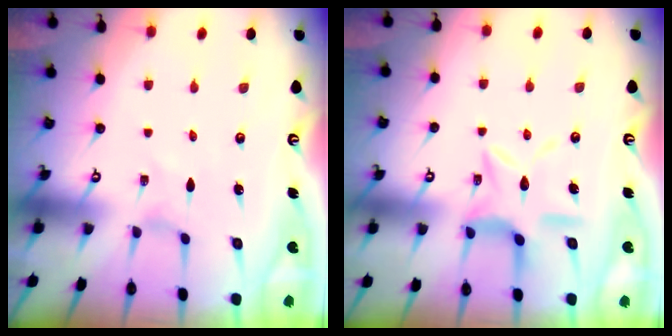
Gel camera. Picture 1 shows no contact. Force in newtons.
{"total": 11.9, "press": 11.8, "slide": 1.2}